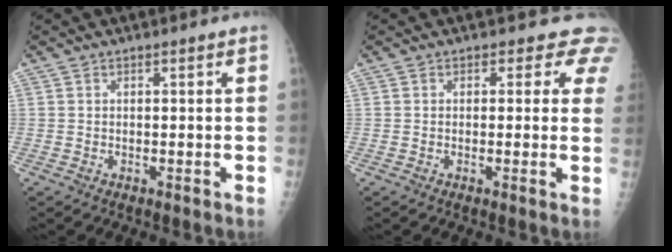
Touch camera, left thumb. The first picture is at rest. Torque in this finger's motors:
{"motor_torque": [-0.01, 0.08, 0.64, -0.29, 0.11]}